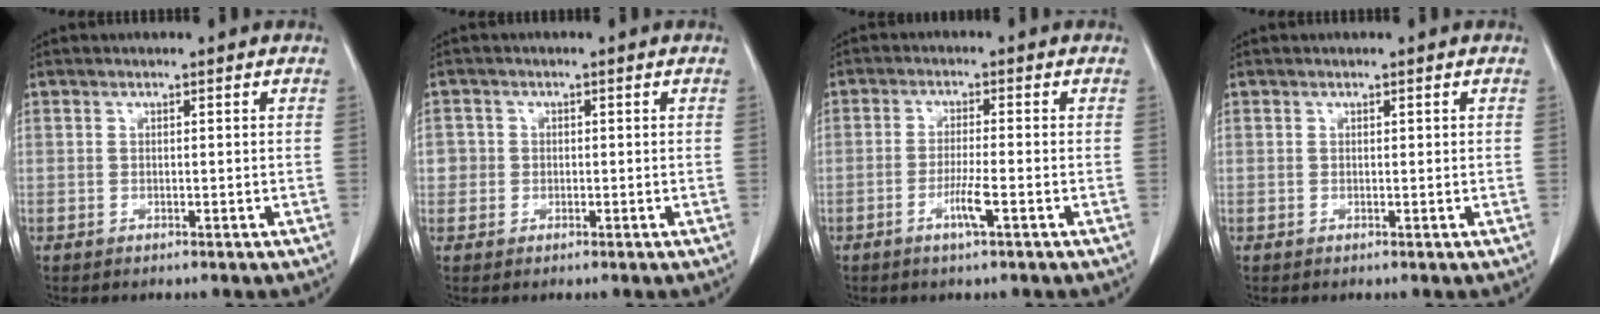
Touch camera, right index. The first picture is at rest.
{"total": 2.1, "force": [0.1, 2.1, 0.0], "torque": [0.018, 0.009, 0.000]}
{"total": 3.6, "force": [-1.6, -0.2, 3.3], "torque": [-0.062, -0.005, -0.030]}
{"total": 0.0}